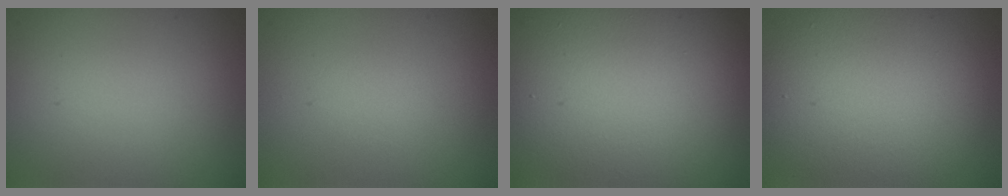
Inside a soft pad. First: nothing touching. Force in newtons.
{"total": 0.5, "press": 0.5, "slide": 0.0}
{"total": 18.0, "press": 18.0, "slide": 0.8}
{"total": 8.8, "press": 8.8, "slide": 0.5}